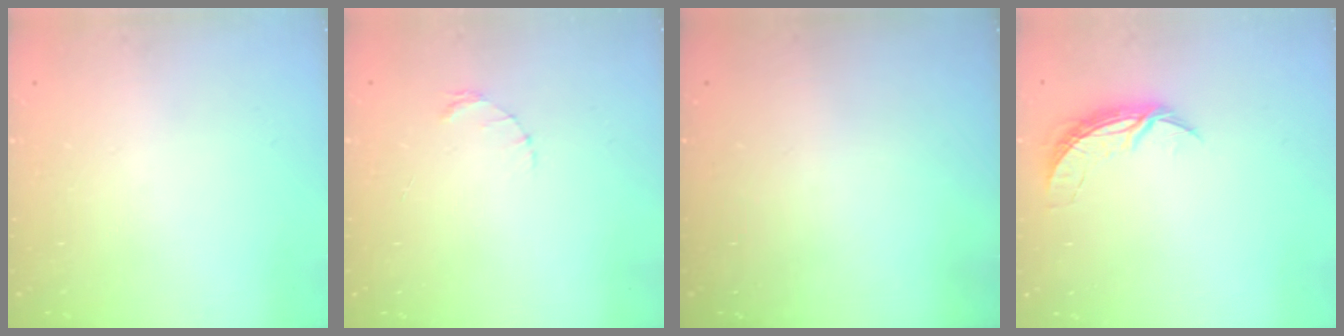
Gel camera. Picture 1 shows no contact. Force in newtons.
{"total": 1.6, "press": 1.5, "slide": 0.3}
{"total": 0.0}
{"total": 6.5, "press": 6.5, "slide": 0.4}